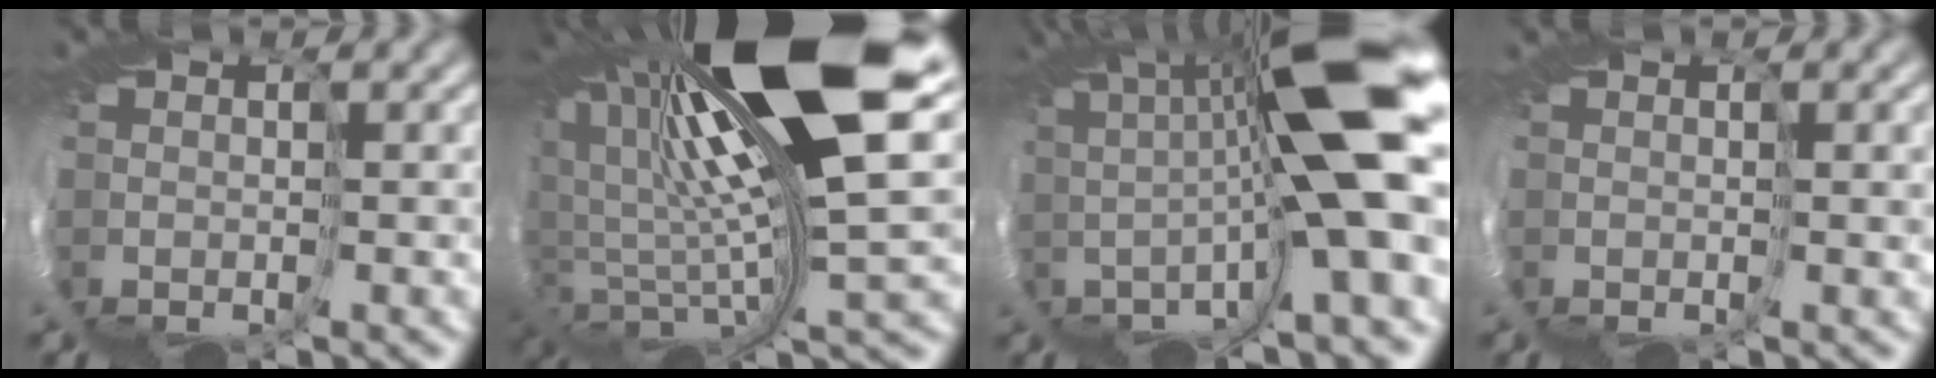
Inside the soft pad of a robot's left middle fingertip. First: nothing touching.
{"total": 16.5, "force": [7.2, 3.7, 14.3], "torque": [-0.255, -0.010, 0.136]}
{"total": 12.5, "force": [2.6, 1.2, 12.2], "torque": [-0.201, 0.019, 0.038]}
{"total": 1.2, "force": [0.6, -0.3, 0.9], "torque": [-0.011, 0.005, 0.007]}